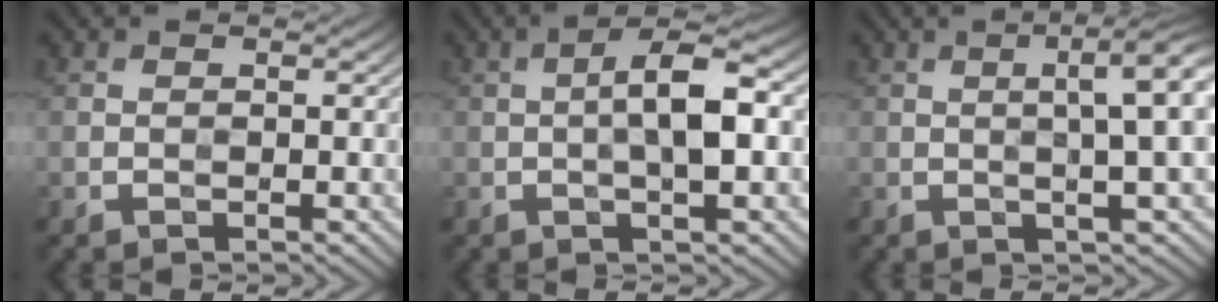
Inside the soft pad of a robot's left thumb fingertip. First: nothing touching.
{"total": 6.4, "force": [0.0, 1.7, 6.2], "torque": [-0.107, 0.015, -0.006]}
{"total": 8.0, "force": [1.4, 1.7, 7.7], "torque": [-0.090, 0.025, 0.013]}